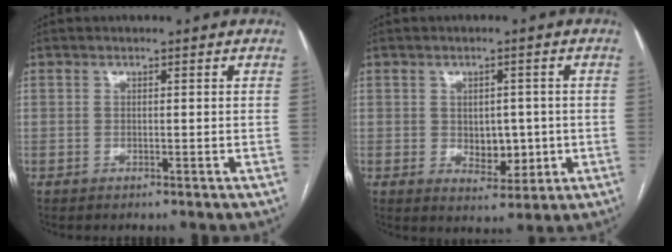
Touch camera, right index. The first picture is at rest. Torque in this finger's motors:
{"motor_torque": [-0.06, -0.04, 0.06, 0.01]}